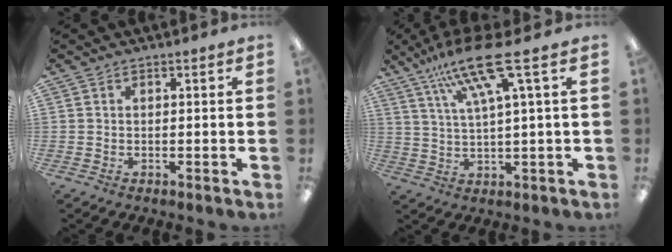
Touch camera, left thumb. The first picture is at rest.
{"total": 14.3, "force": [8.5, 1.7, 11.4], "torque": [-0.226, -0.030, 0.139]}